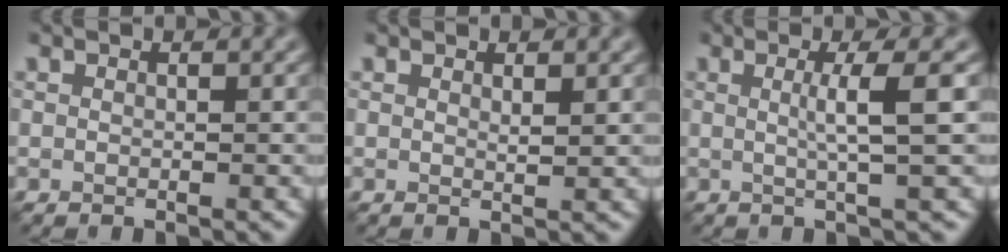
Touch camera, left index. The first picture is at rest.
{"total": 0.7, "force": [0.5, 0.0, 0.5], "torque": [-0.006, -0.002, 0.010]}
{"total": 3.7, "force": [0.5, 0.6, 3.6], "torque": [-0.058, 0.003, 0.002]}